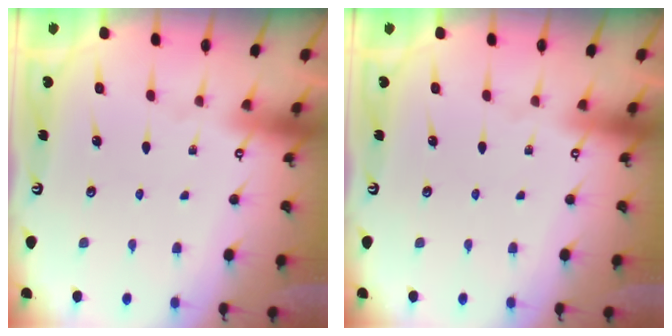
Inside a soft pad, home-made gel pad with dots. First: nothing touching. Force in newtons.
{"total": 0.0}